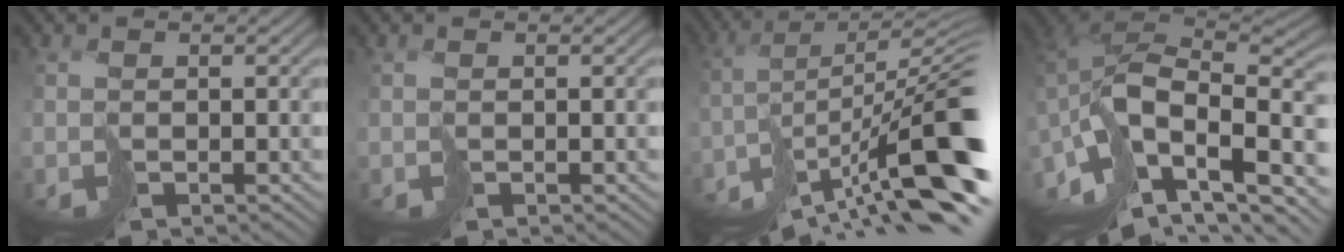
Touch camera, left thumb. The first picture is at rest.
{"total": 0.0}
{"total": 15.4, "force": [-8.7, 2.4, 12.5], "torque": [-0.185, 0.012, -0.156]}
{"total": 15.6, "force": [-6.9, 8.3, 11.3], "torque": [-0.256, 0.001, -0.122]}